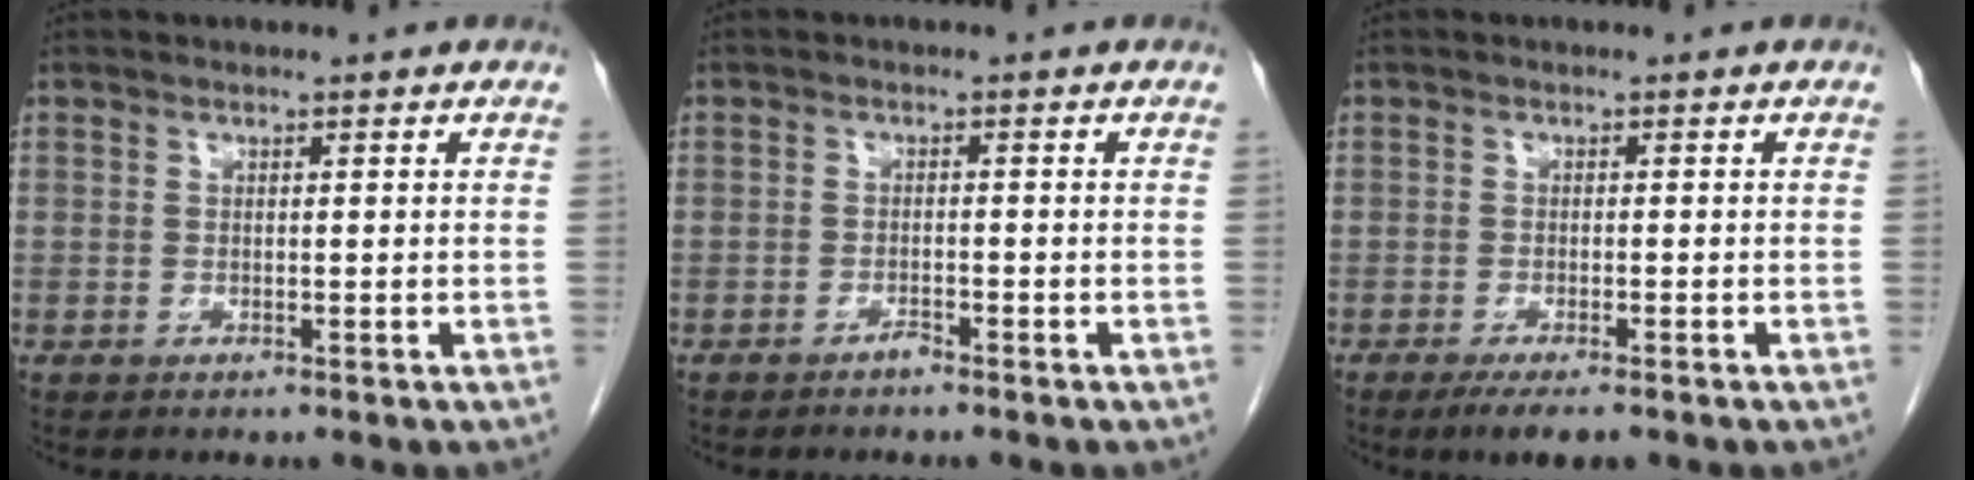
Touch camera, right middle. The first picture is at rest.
{"total": 1.2, "force": [-1.1, 0.1, 0.4], "torque": [-0.006, 0.002, -0.018]}
{"total": 4.4, "force": [-3.1, 0.8, 3.0], "torque": [-0.044, -0.010, -0.045]}